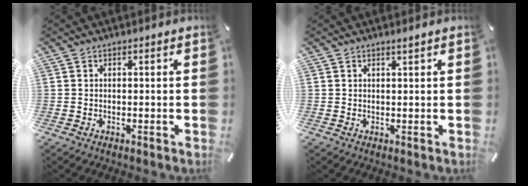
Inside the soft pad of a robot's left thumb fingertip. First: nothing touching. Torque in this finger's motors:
{"motor_torque": [-0.01, -0.02, 0.03, -0.05, 0.02]}